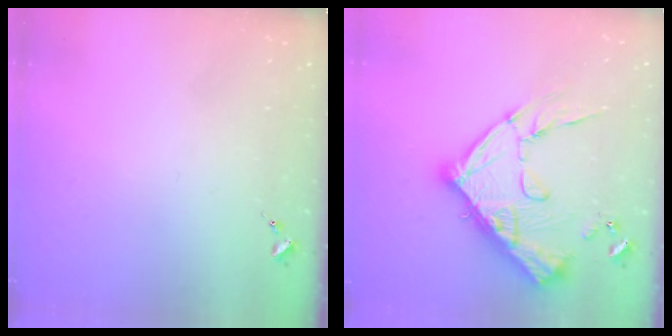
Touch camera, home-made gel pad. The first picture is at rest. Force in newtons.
{"total": 20.7, "press": 20.6, "slide": 2.2}